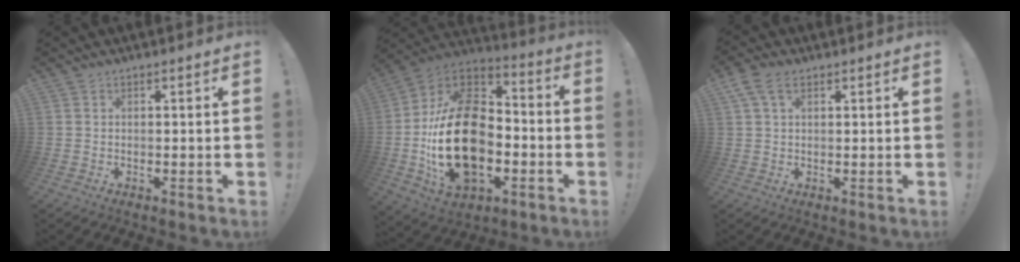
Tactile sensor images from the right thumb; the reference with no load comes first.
{"total": 29.2, "force": [-5.0, 18.9, 21.8], "torque": [-0.397, 0.036, -0.067]}
{"total": 6.0, "force": [2.6, 3.5, 4.1], "torque": [-0.081, 0.005, 0.053]}